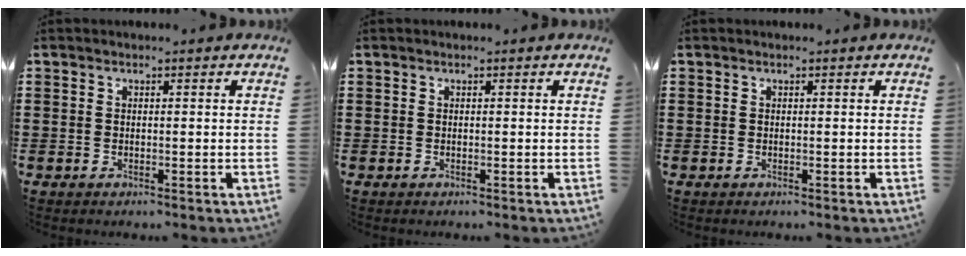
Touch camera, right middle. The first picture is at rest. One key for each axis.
{"total": 0.0}
{"total": 0.0}